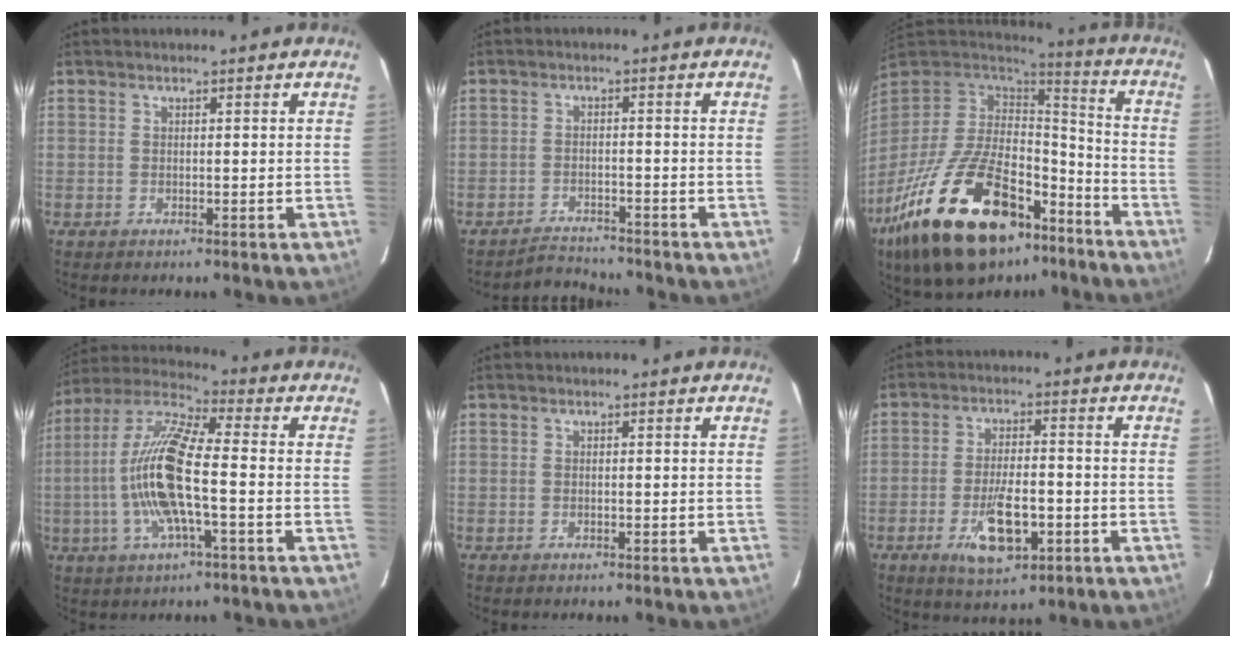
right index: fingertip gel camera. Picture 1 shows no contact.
{"total": 3.9, "force": [-3.8, 0.7, -0.4], "torque": [-0.006, 0.009, -0.067]}
{"total": 30.8, "force": [-18.3, 14.8, 19.8], "torque": [-0.382, -0.023, -0.279]}
{"total": 15.9, "force": [-2.4, 3.4, 15.3], "torque": [-0.302, 0.000, -0.052]}
{"total": 0.5, "force": [-0.2, 0.3, 0.4], "torque": [-0.006, 0.001, -0.003]}
{"total": 12.6, "force": [-4.8, 5.0, 10.5], "torque": [-0.200, -0.008, -0.071]}